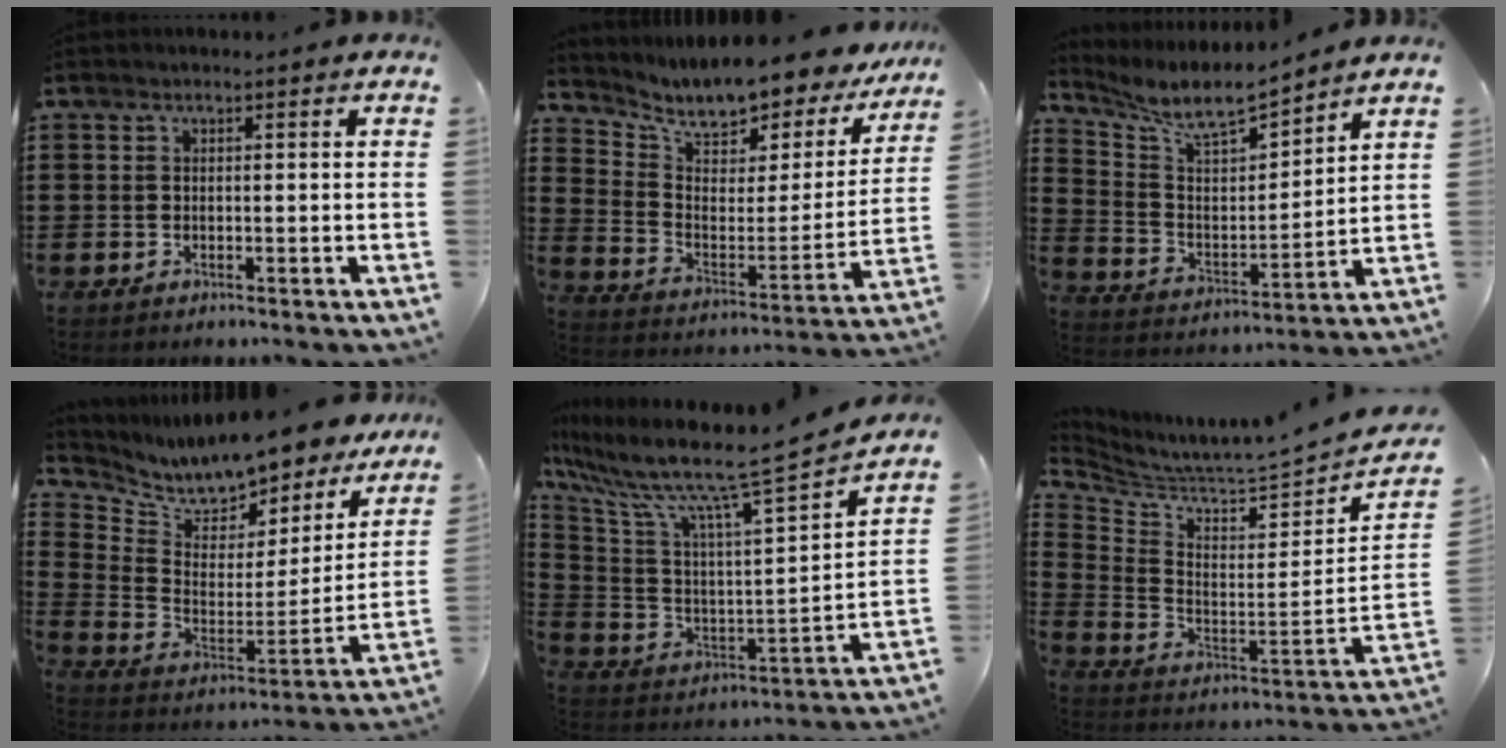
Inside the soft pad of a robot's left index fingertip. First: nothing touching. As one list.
[{"total": 7.8, "force": [7.0, 1.9, 2.7], "torque": [-0.078, -0.063, 0.113]}, {"total": 8.0, "force": [7.1, 1.6, 3.3], "torque": [-0.097, -0.045, 0.122]}, {"total": 8.3, "force": [7.9, 1.8, 1.5], "torque": [-0.063, -0.073, 0.131]}, {"total": 10.8, "force": [8.8, 0.5, 6.3], "torque": [-0.150, -0.069, 0.133]}, {"total": 3.5, "force": [3.4, -0.8, 0.3], "torque": [-0.034, -0.063, 0.049]}]